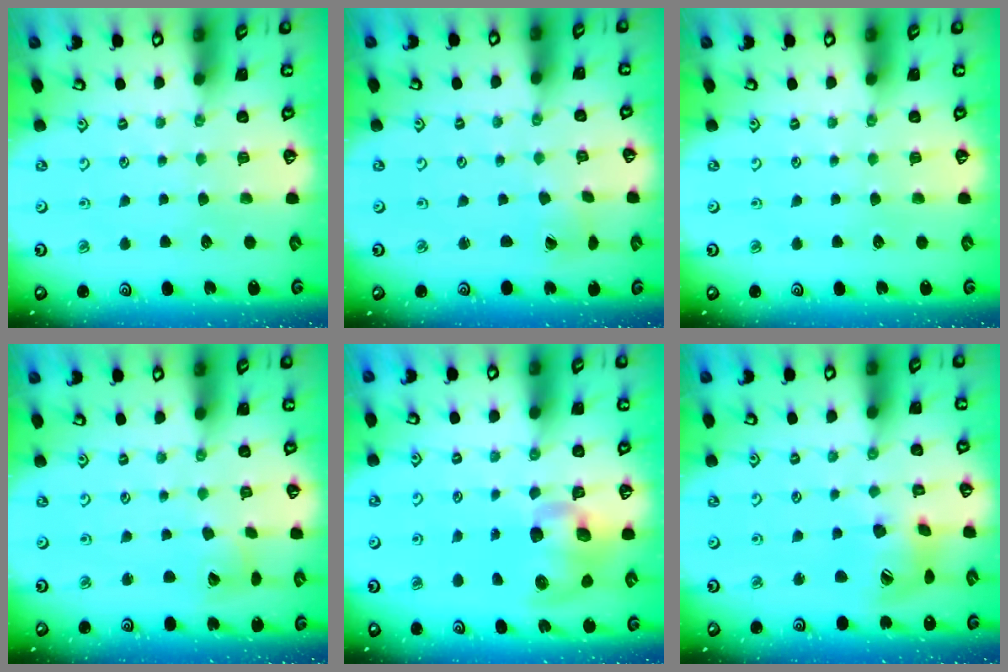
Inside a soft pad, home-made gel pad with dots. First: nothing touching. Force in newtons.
{"total": 1.6, "press": 1.5, "slide": 0.3}
{"total": 0.0}
{"total": 5.5, "press": 5.5, "slide": 0.7}
{"total": 10.4, "press": 10.3, "slide": 1.5}
{"total": 13.6, "press": 13.6, "slide": 1.3}